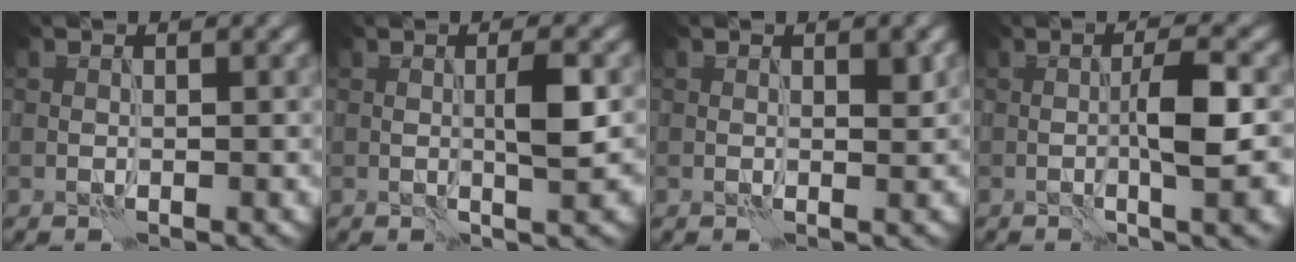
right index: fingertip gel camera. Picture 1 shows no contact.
{"total": 3.0, "force": [0.0, 0.3, 3.0], "torque": [-0.054, 0.004, -0.001]}
{"total": 1.0, "force": [0.4, 0.2, 0.9], "torque": [-0.010, 0.000, 0.005]}
{"total": 5.6, "force": [-0.7, 0.9, 5.5], "torque": [-0.093, 0.005, -0.012]}